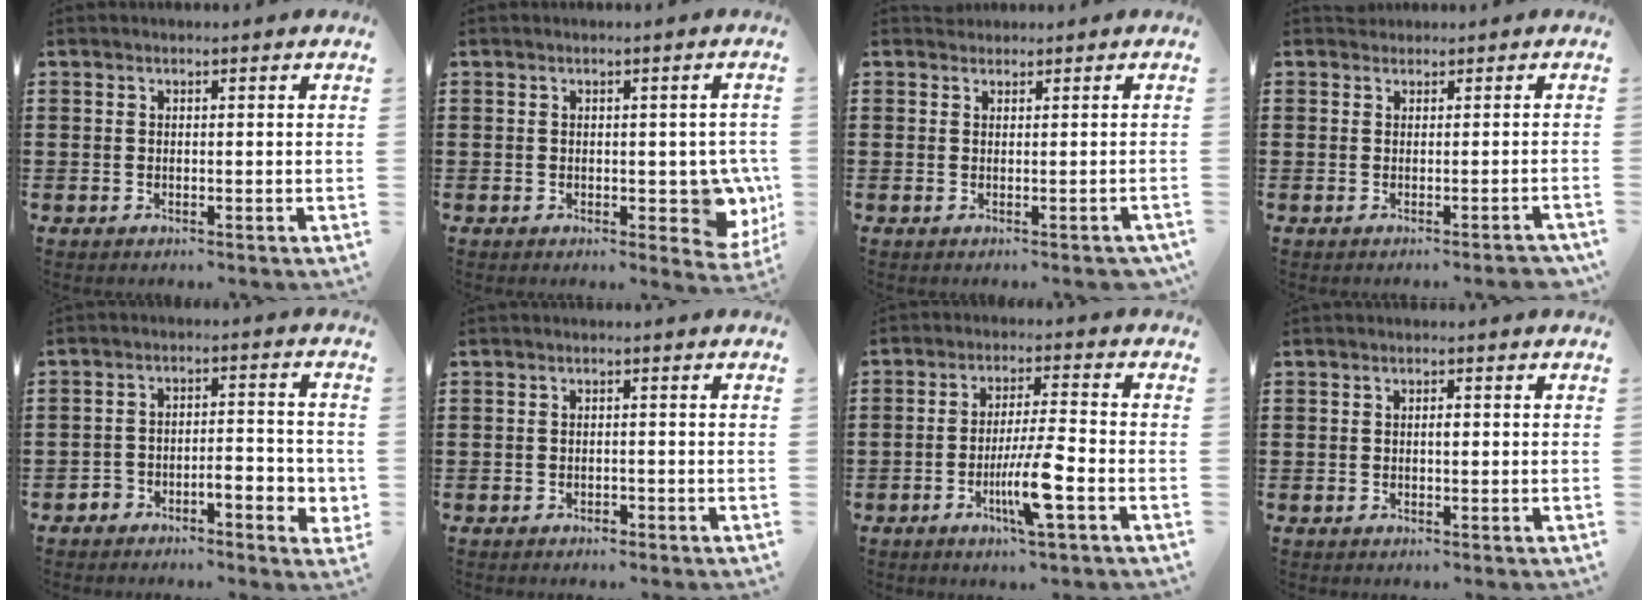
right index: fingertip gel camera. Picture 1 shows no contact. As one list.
[{"total": 5.6, "force": [-0.3, 3.1, 4.7], "torque": [-0.048, -0.004, -0.005]}, {"total": 0.7, "force": [0.5, 0.4, -0.1], "torque": [-0.001, -0.001, 0.011]}, {"total": 0.0}, {"total": 4.0, "force": [-3.0, 1.6, 2.2], "torque": [-0.040, 0.008, -0.058]}, {"total": 1.0, "force": [-1.0, 0.2, 0.2], "torque": [-0.009, -0.002, -0.021]}, {"total": 8.3, "force": [-3.2, 0.6, 7.6], "torque": [-0.142, -0.011, -0.060]}, {"total": 1.0, "force": [0.0, 0.4, 0.9], "torque": [-0.019, -0.001, 0.000]}]